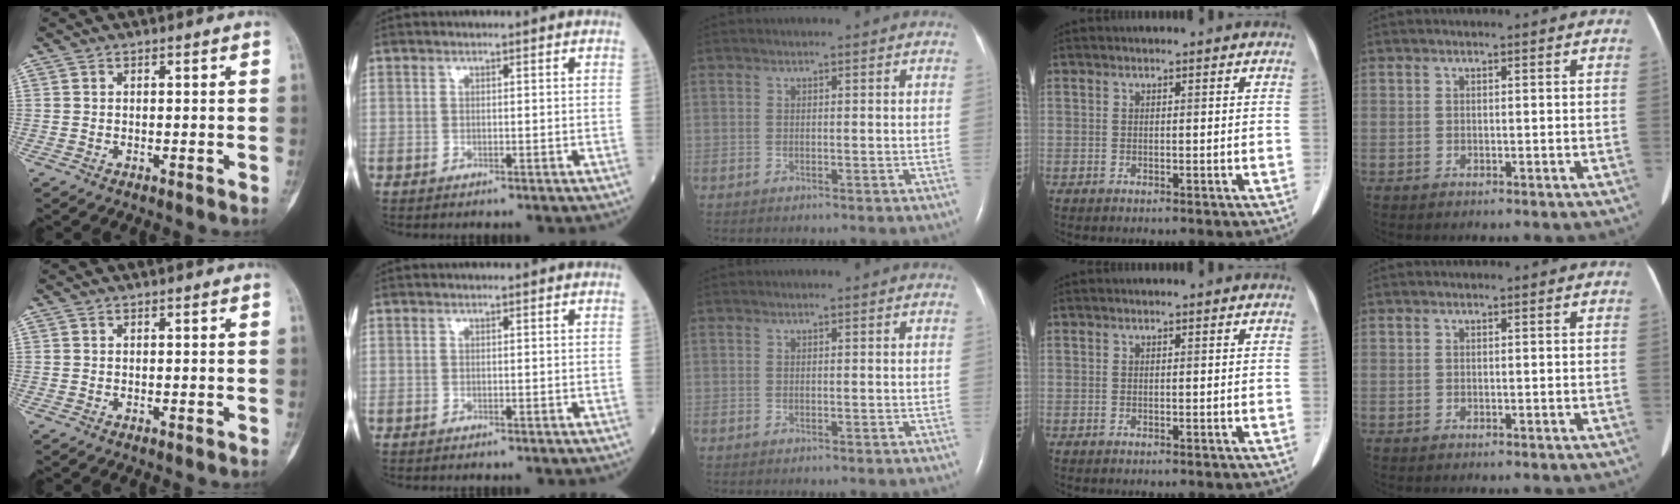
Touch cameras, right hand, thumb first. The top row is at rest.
{}